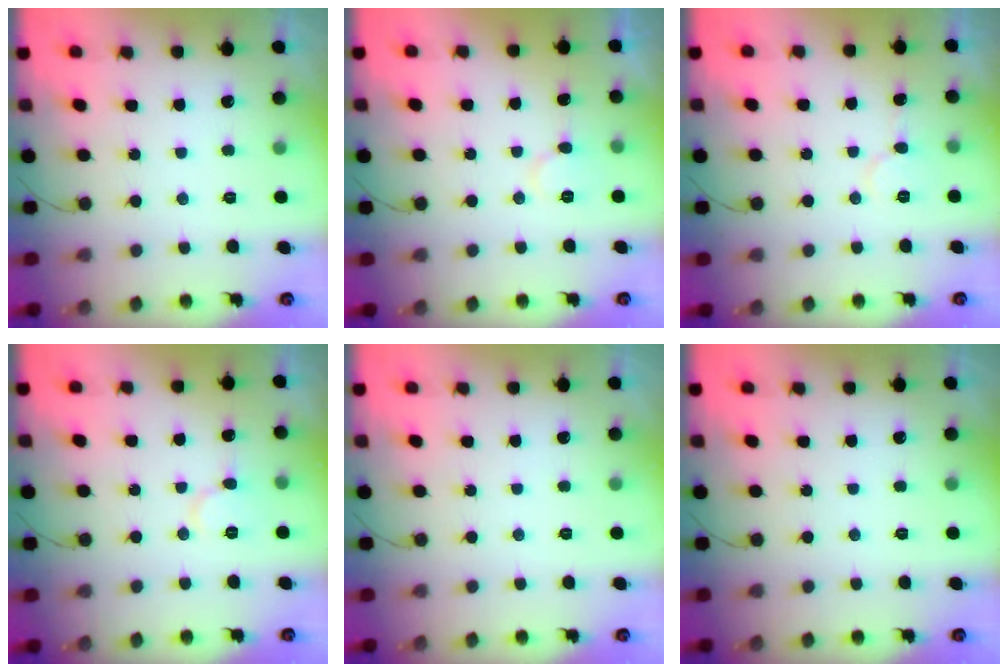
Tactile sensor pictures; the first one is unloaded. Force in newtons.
{"total": 5.3, "press": 5.2, "slide": 0.5}
{"total": 5.2, "press": 5.2, "slide": 0.3}
{"total": 6.9, "press": 6.9, "slide": 0.4}
{"total": 0.0}
{"total": 0.0}